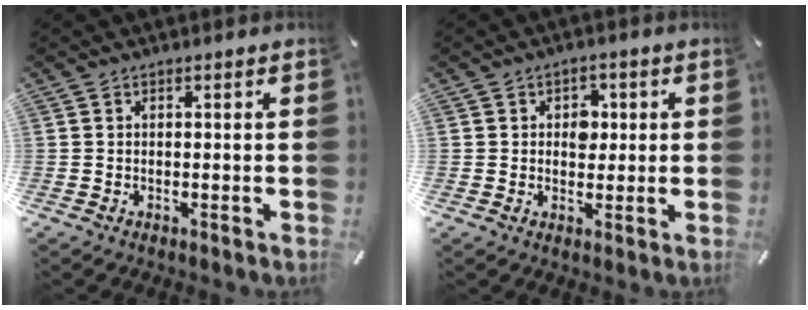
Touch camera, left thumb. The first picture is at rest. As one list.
[{"total": 4.2, "force": [0.5, 3.3, 2.5], "torque": [-0.020, -0.004, -0.002]}]